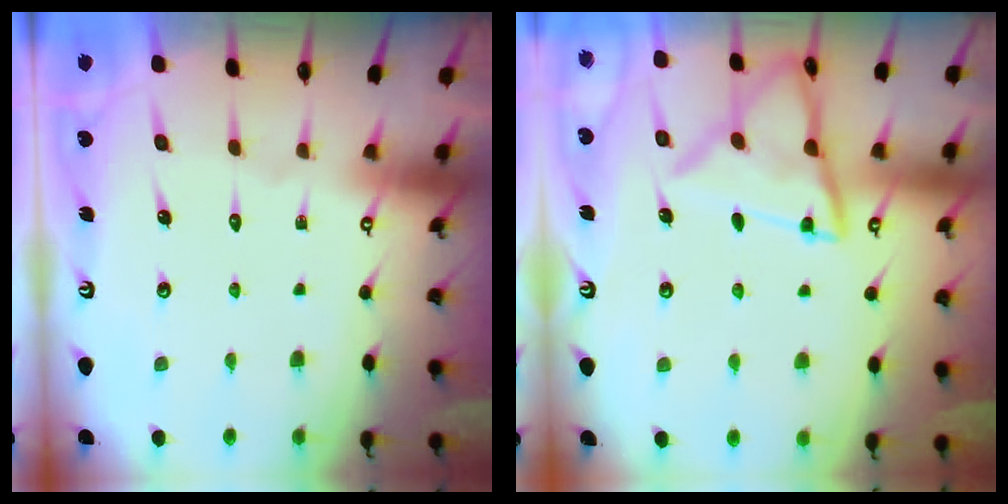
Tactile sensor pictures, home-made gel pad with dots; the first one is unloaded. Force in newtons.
{"total": 13.6, "press": 13.5, "slide": 1.0}